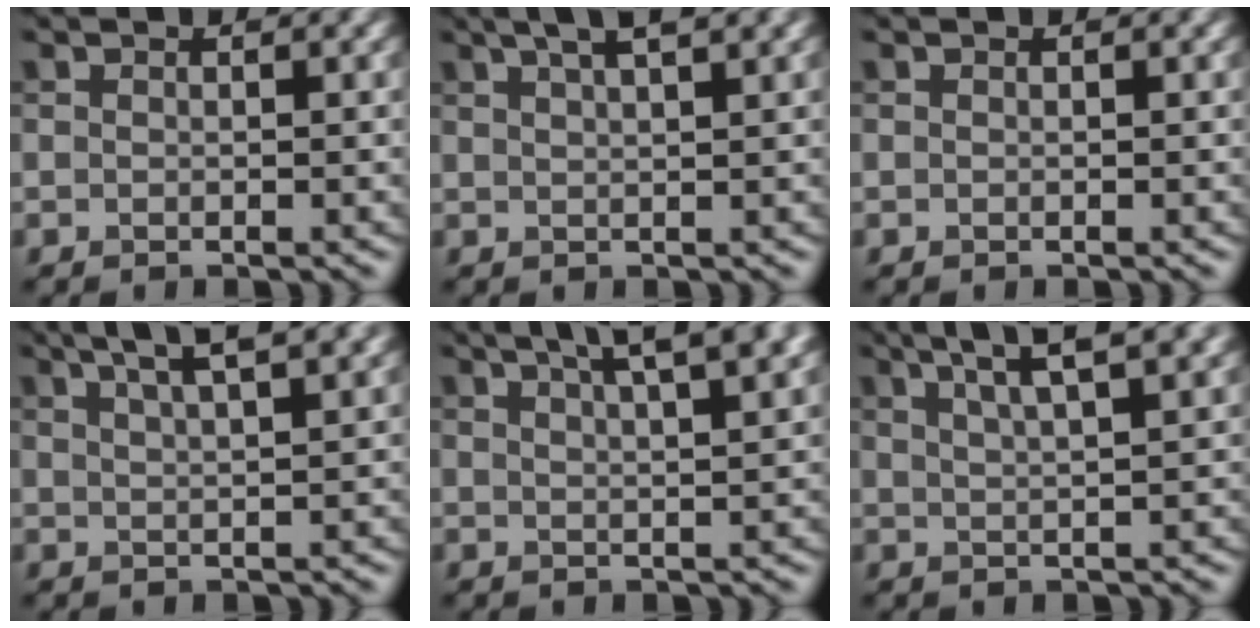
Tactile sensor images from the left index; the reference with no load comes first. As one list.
[{"total": 5.7, "force": [3.5, 1.7, 4.2], "torque": [-0.041, 0.024, 0.028]}, {"total": 0.0}, {"total": 7.3, "force": [4.7, 2.1, 5.2], "torque": [-0.058, 0.033, 0.043]}, {"total": 9.1, "force": [5.7, 3.0, 6.4], "torque": [-0.063, 0.043, 0.052]}, {"total": 7.0, "force": [4.4, 1.6, 5.2], "torque": [-0.065, 0.026, 0.049]}]